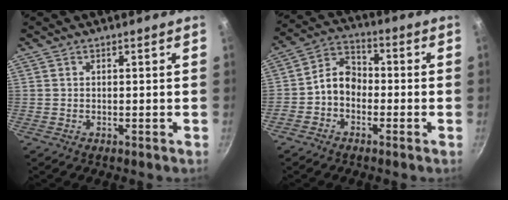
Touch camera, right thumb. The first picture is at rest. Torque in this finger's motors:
{"motor_torque": [0.92, 1.16, 0.91, -0.42, 0.00]}